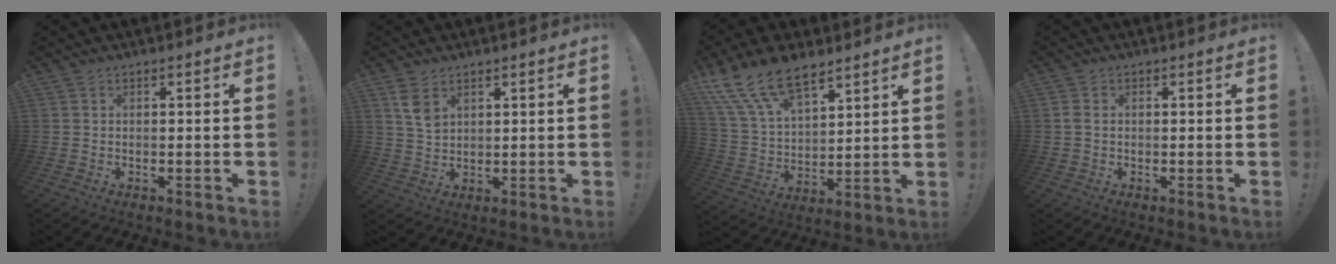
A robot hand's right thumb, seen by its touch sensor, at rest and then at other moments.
{"total": 5.7, "force": [3.0, 3.3, 3.4], "torque": [-0.042, -0.017, 0.054]}
{"total": 16.8, "force": [11.9, 8.1, 8.7], "torque": [-0.177, -0.072, 0.223]}
{"total": 1.7, "force": [0.1, 1.2, 1.2], "torque": [-0.028, 0.007, 0.004]}